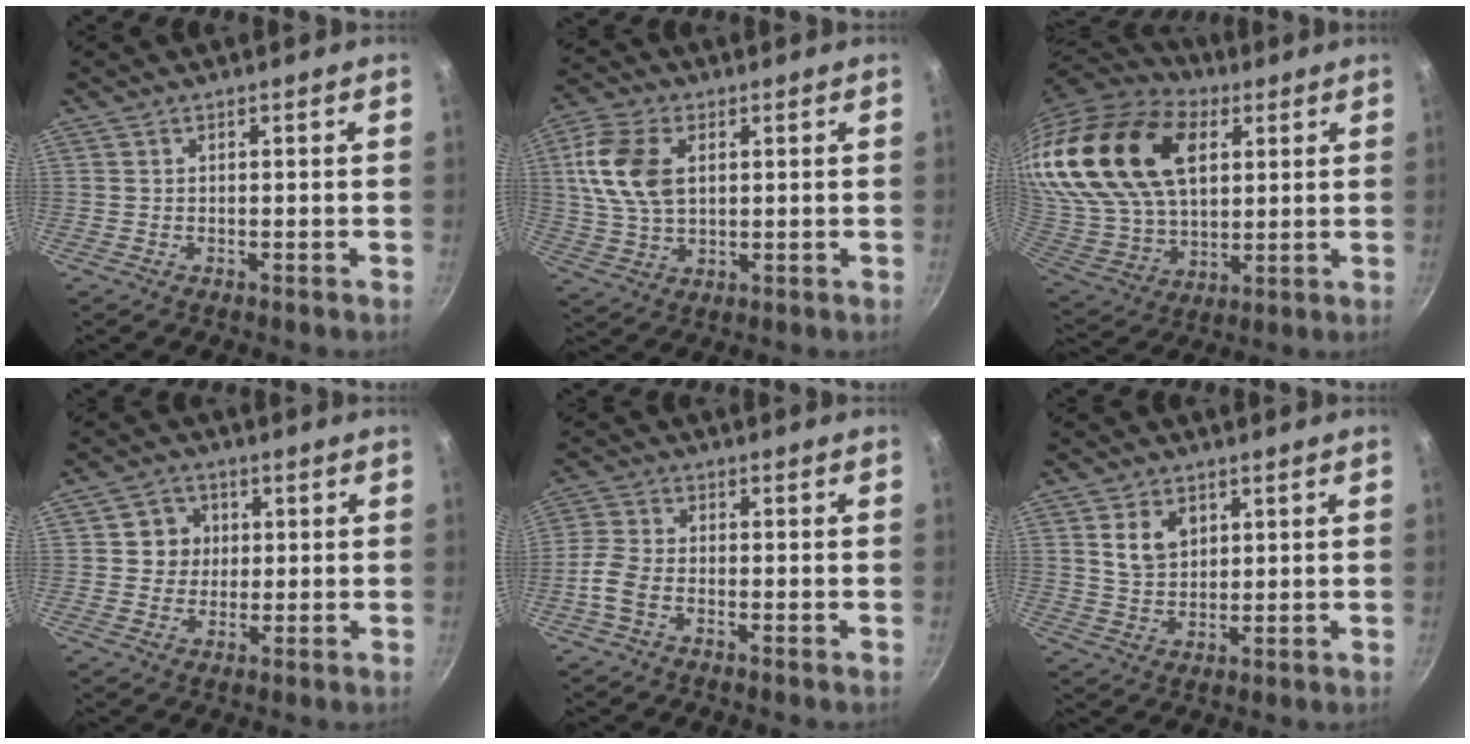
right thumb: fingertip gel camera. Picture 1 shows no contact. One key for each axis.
{"total": 12.0, "fx": 2.7, "fy": 7.5, "fz": 8.9, "tx": -0.166, "ty": 0.001, "tz": 0.049}
{"total": 29.5, "fx": 12.3, "fy": 18.6, "fz": 19.3, "tx": -0.383, "ty": -0.015, "tz": 0.230}
{"total": 5.8, "fx": 1.0, "fy": 5.4, "fz": 1.6, "tx": 0.014, "ty": 0.002, "tz": 0.009}
{"total": 4.6, "fx": -2.3, "fy": 2.5, "fz": 3.1, "tx": -0.077, "ty": 0.019, "tz": -0.060}
{"total": 6.6, "fx": 2.4, "fy": 4.9, "fz": 3.8, "tx": -0.049, "ty": -0.011, "tz": 0.047}